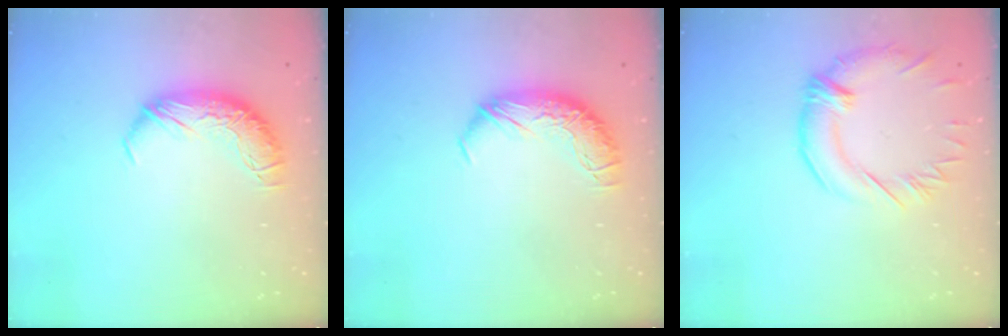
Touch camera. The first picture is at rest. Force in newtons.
{"total": 0.0}
{"total": 2.7, "press": 2.2, "slide": 1.5}